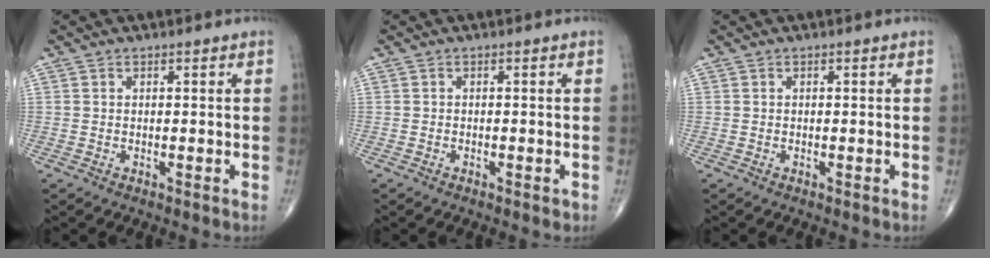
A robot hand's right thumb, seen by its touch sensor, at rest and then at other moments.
{"total": 0.6, "force": [-0.4, 0.3, 0.4], "torque": [-0.008, -0.002, -0.005]}
{"total": 0.0}